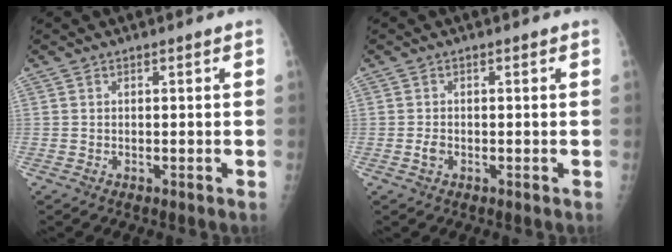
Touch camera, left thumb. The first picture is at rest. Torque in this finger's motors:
{"motor_torque": [-0.27, -0.17, 0.44, 0.05, 0.00]}